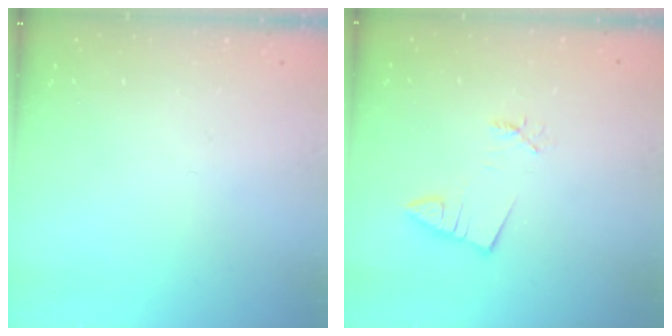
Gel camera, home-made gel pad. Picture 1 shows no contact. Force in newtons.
{"total": 2.2, "press": 2.1, "slide": 0.2}